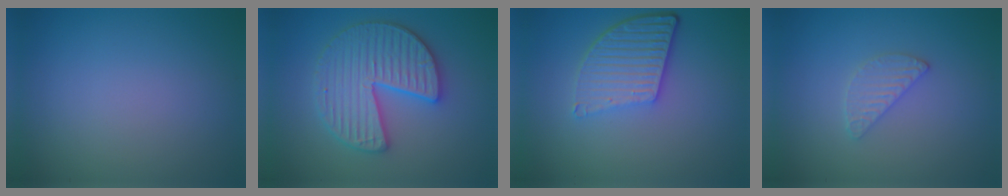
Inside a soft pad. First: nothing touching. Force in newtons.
{"total": 6.0, "press": 5.9, "slide": 1.0}
{"total": 5.4, "press": 3.9, "slide": 3.8}
{"total": 1.9, "press": 1.8, "slide": 0.2}